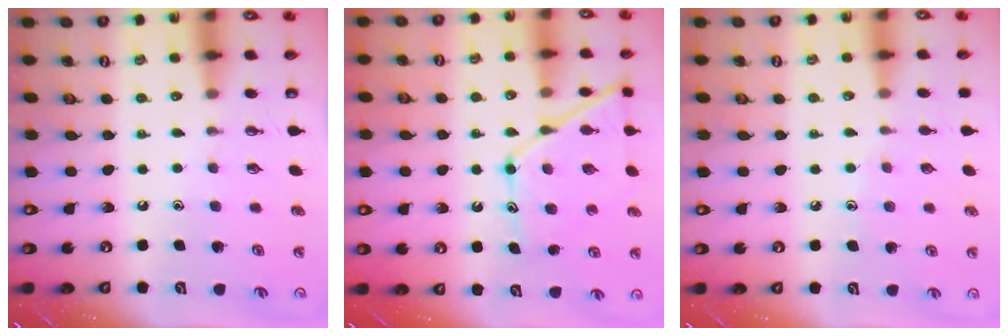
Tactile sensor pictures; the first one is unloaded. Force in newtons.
{"total": 13.8, "press": 13.8, "slide": 1.2}
{"total": 5.5, "press": 5.5, "slide": 0.5}